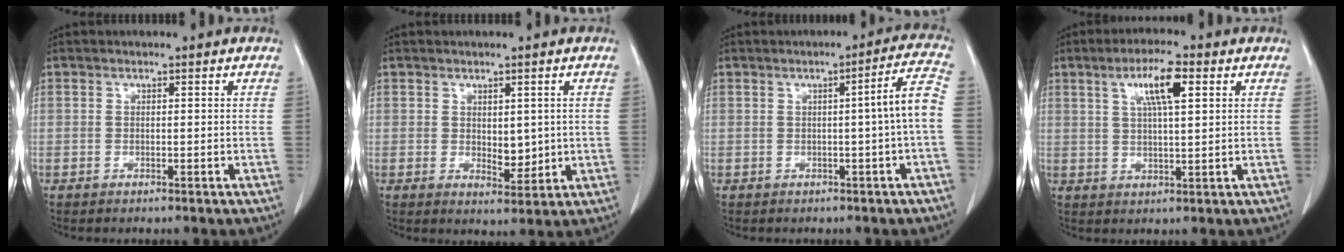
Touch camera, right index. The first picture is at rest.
{"total": 3.8, "force": [0.3, 2.0, 3.2], "torque": [-0.044, -0.011, 0.013]}
{"total": 5.7, "force": [-0.5, -0.9, 5.6], "torque": [-0.077, 0.011, -0.006]}
{"total": 7.2, "force": [3.0, 1.1, 6.5], "torque": [-0.119, 0.009, 0.052]}